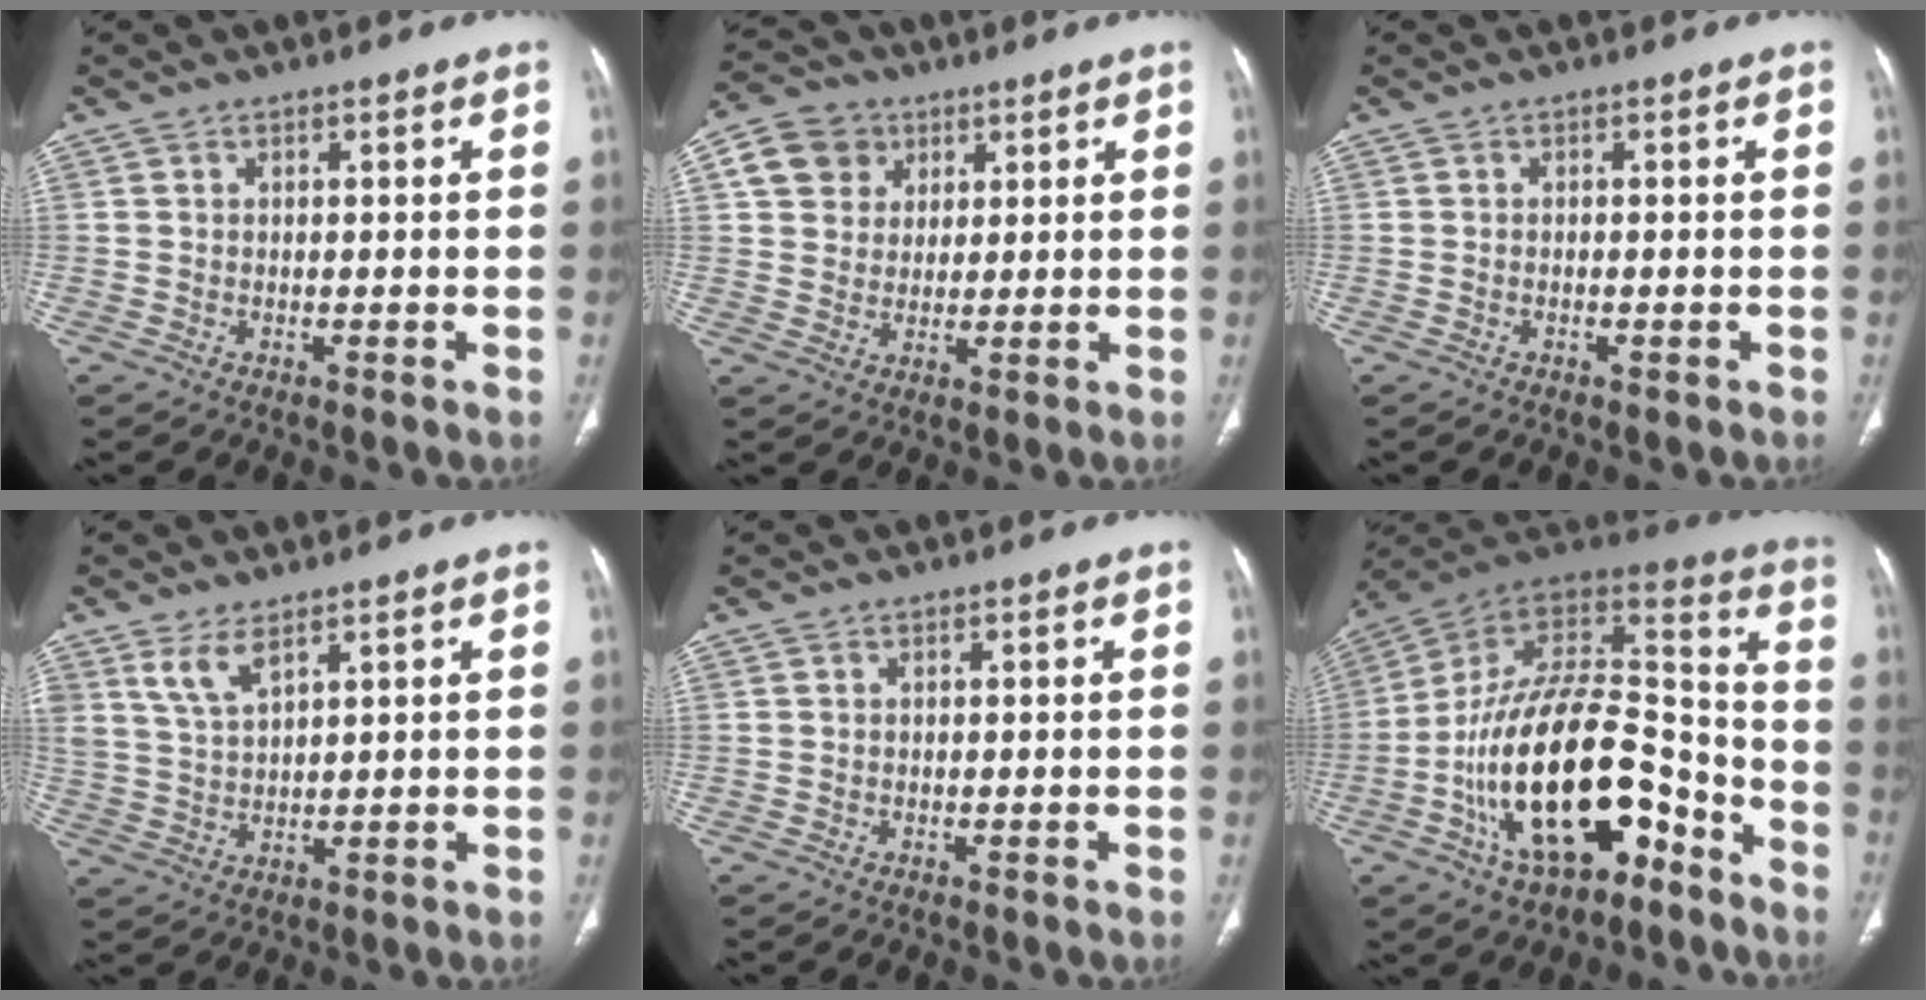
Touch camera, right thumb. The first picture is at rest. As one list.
[{"total": 8.4, "force": [3.3, 7.2, 2.8], "torque": [-0.027, -0.003, 0.057]}, {"total": 0.7, "force": [-0.4, 0.2, 0.5], "torque": [-0.015, 0.006, -0.004]}, {"total": 5.0, "force": [3.4, 1.8, 3.3], "torque": [-0.068, -0.019, 0.077]}, {"total": 0.0}, {"total": 26.5, "force": [-11.4, 13.0, 20.2], "torque": [-0.350, 0.079, -0.182]}]